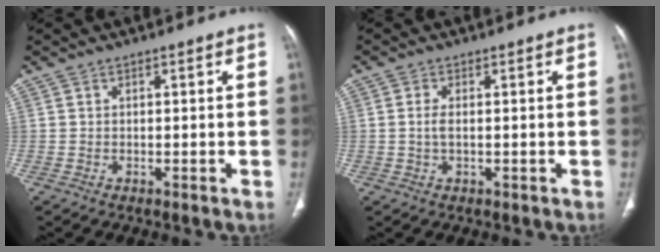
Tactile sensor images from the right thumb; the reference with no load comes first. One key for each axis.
{"total": 2.1, "fx": 0.0, "fy": 0.9, "fz": 1.9, "tx": -0.040, "ty": 0.001, "tz": 0.000}